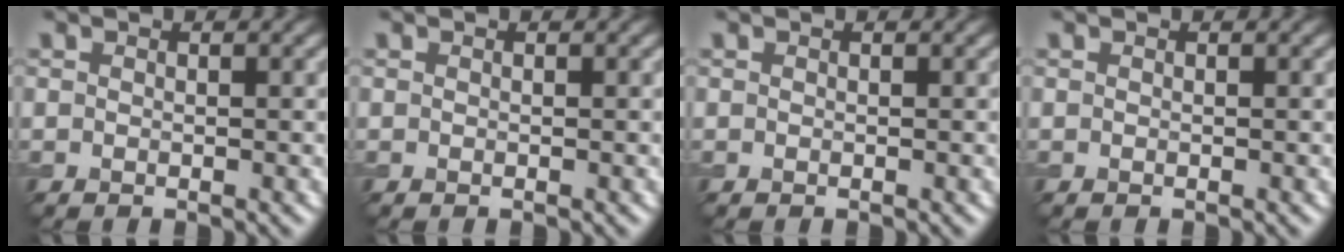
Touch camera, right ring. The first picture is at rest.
{"total": 0.0}
{"total": 0.0}
{"total": 0.0}